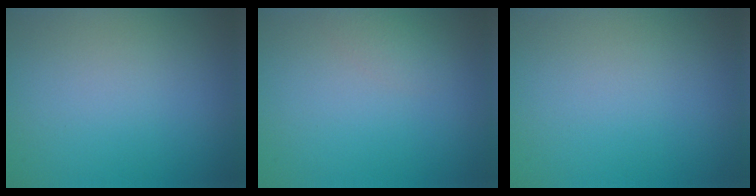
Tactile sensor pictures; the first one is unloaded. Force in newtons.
{"total": 1.0, "press": 1.0, "slide": 0.0}
{"total": 0.0}